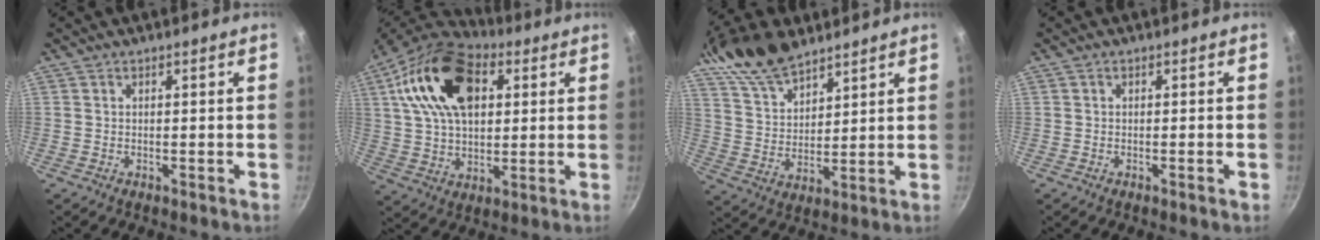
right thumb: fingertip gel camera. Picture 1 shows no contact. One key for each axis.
{"total": 21.5, "fx": 6.7, "fy": 13.5, "fz": 15.3, "tx": -0.255, "ty": 0.002, "tz": 0.106}
{"total": 13.4, "fx": 9.7, "fy": 6.3, "fz": 6.7, "tx": -0.105, "ty": -0.031, "tz": 0.188}
{"total": 0.9, "fx": -0.5, "fy": -0.1, "fz": 0.8, "tx": -0.020, "ty": 0.003, "tz": -0.011}